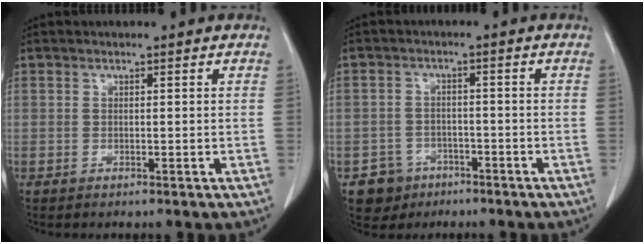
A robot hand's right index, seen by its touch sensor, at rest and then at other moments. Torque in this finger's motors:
{"motor_torque": [-0.81, -0.05, -0.73, -0.17]}